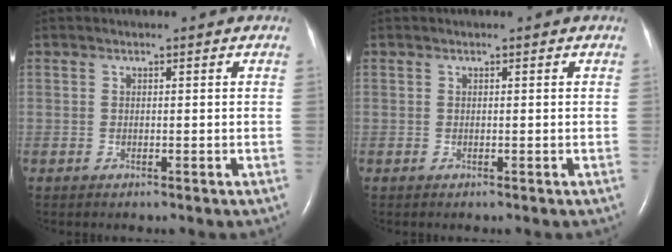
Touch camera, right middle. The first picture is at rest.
{"total": 0.0}